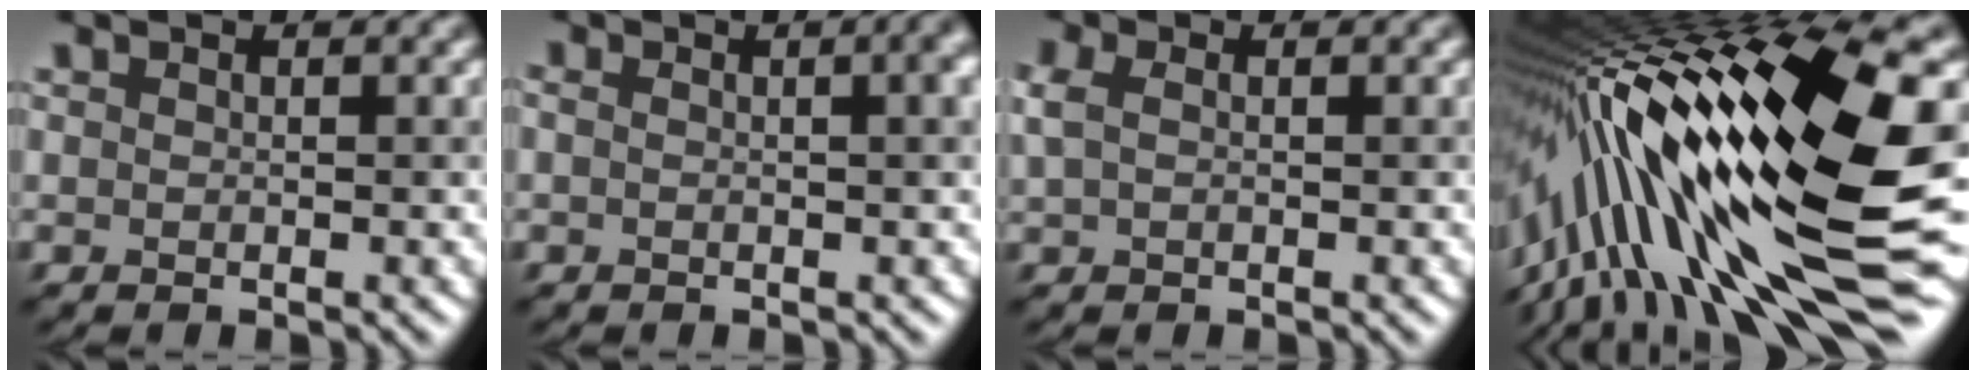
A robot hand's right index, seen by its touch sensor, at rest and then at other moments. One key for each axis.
{"total": 5.5, "fx": 1.1, "fy": 2.9, "fz": 4.5, "tx": -0.013, "ty": 0.032, "tz": -0.029}
{"total": 1.8, "fx": 0.6, "fy": 1.2, "fz": 1.2, "tx": -0.032, "ty": 0.009, "tz": 0.006}
{"total": 19.6, "fx": -1.4, "fy": 5.7, "fz": 18.7, "tx": -0.314, "ty": 0.007, "tz": -0.038}